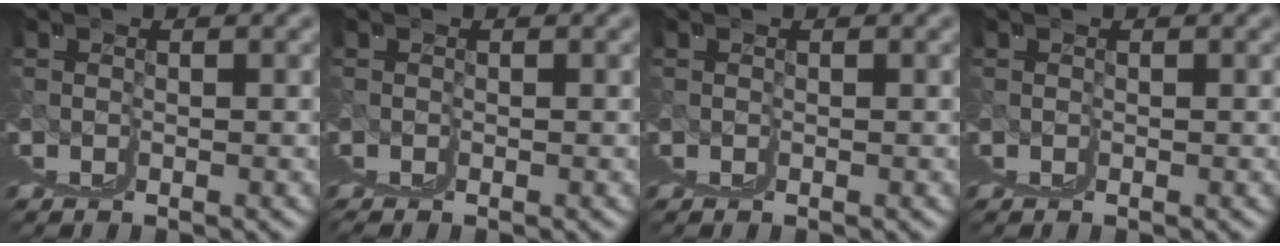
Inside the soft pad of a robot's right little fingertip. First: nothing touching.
{"total": 0.7, "force": [0.0, 0.3, 0.6], "torque": [-0.013, 0.000, 0.002]}
{"total": 0.0}
{"total": 0.0}